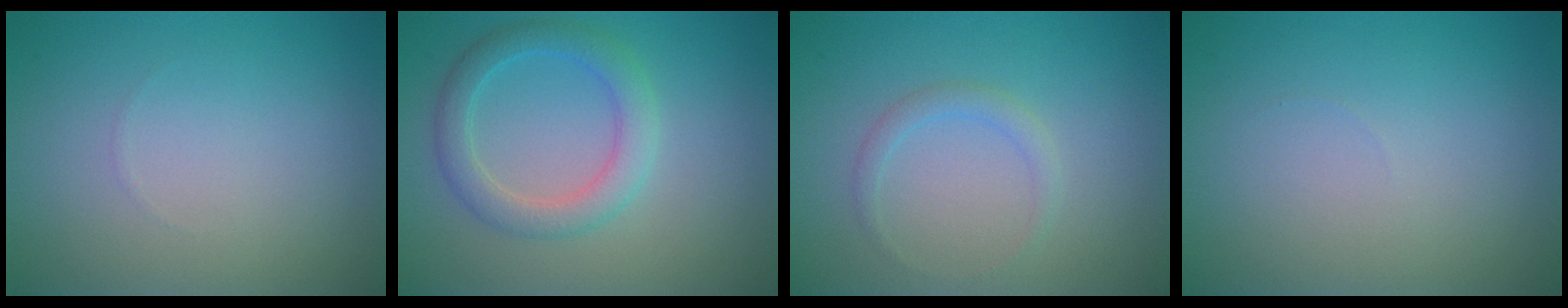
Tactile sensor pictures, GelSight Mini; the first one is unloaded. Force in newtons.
{"total": 3.3, "press": 3.3, "slide": 0.2}
{"total": 1.3, "press": 1.3, "slide": 0.1}
{"total": 0.0}